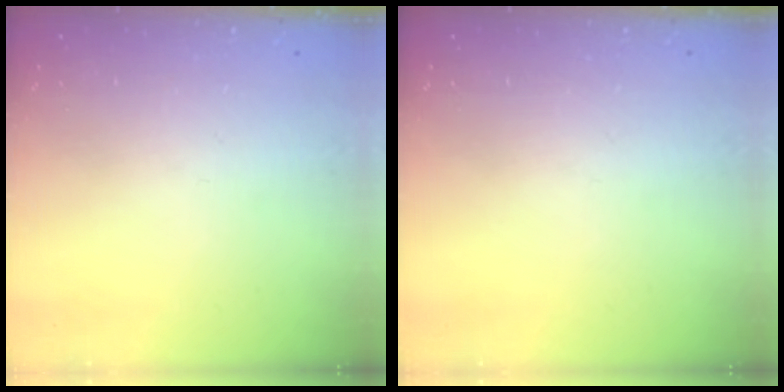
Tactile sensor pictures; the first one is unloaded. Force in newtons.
{"total": 0.0}